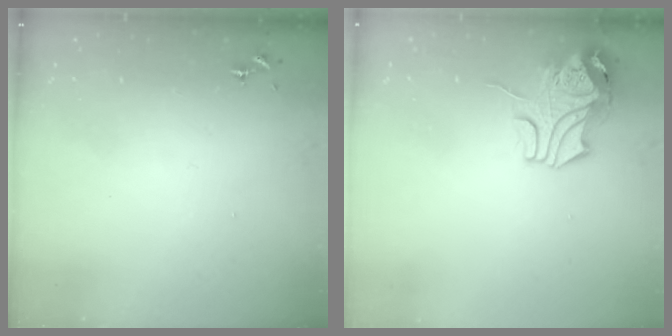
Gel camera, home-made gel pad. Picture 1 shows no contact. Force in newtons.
{"total": 10.5, "press": 10.3, "slide": 1.7}